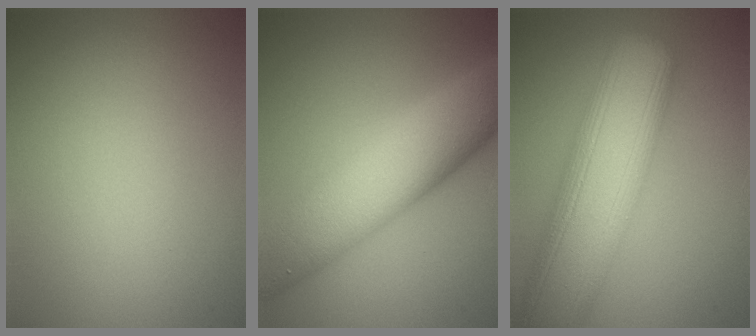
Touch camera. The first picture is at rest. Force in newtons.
{"total": 10.7, "press": 10.7, "slide": 0.2}
{"total": 12.9, "press": 12.9, "slide": 0.8}